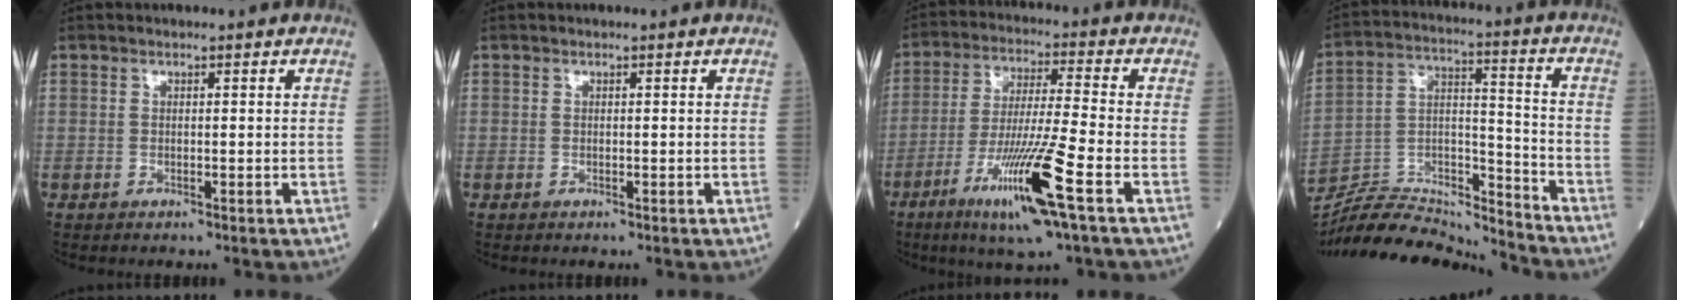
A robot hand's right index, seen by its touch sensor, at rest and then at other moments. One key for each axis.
{"total": 0.0}
{"total": 13.5, "fx": -6.2, "fy": -0.7, "fz": 11.9, "tx": -0.233, "ty": -0.026, "tz": -0.115}
{"total": 16.6, "fx": -16.5, "fy": 1.1, "fz": 1.9, "tx": -0.033, "ty": 0.043, "tz": -0.281}